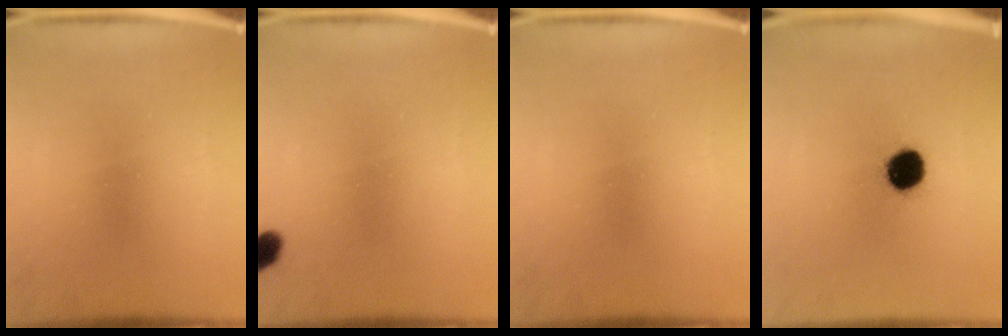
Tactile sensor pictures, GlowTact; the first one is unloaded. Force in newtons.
{"total": 2.7}
{"total": 0.0}
{"total": 8.5}